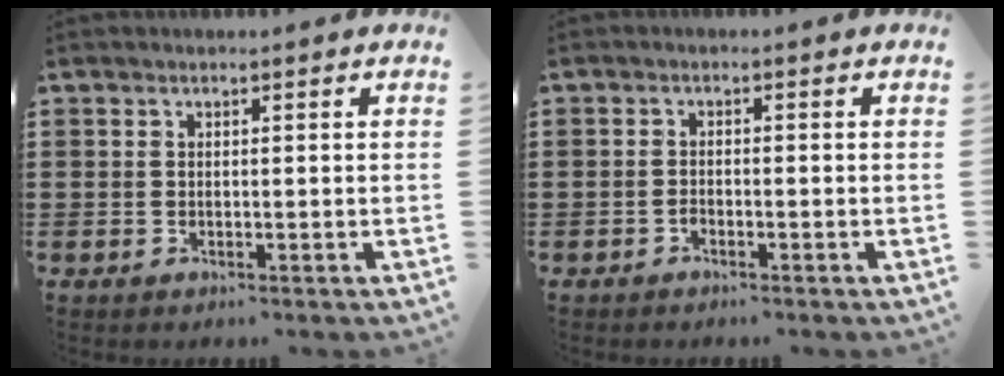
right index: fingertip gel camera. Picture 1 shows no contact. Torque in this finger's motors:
{"motor_torque": [0.53, 0.02, 0.01, 0.01]}